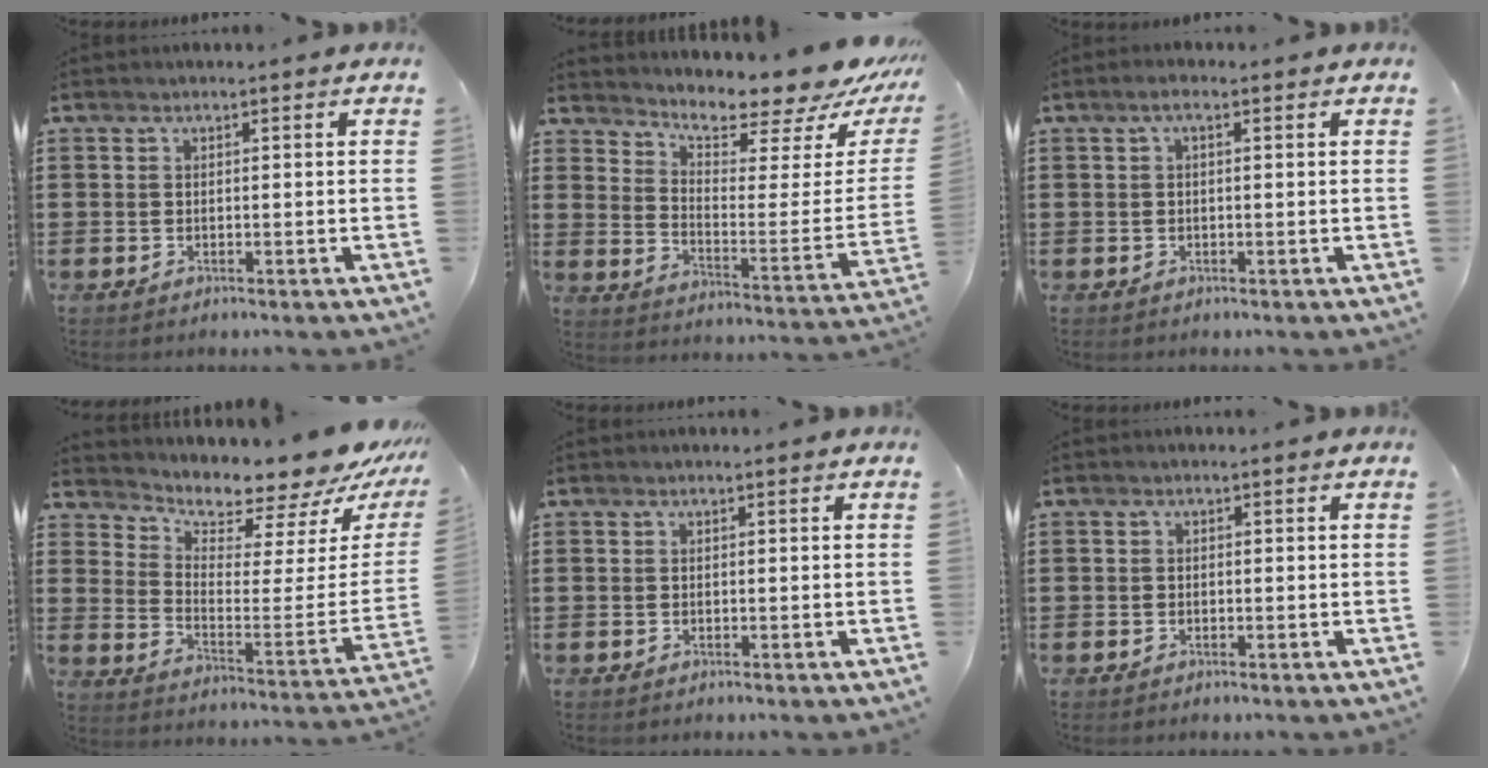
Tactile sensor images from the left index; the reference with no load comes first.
{"total": 7.5, "force": [6.7, 1.7, 2.8], "torque": [-0.065, -0.062, 0.111]}
{"total": 1.3, "force": [-0.2, 0.4, 1.3], "torque": [-0.025, 0.001, -0.005]}
{"total": 6.3, "force": [5.9, 1.6, 1.5], "torque": [-0.049, -0.066, 0.098]}
{"total": 0.0}
{"total": 0.6, "force": [-0.4, 0.4, 0.2], "torque": [-0.005, -0.001, -0.008]}